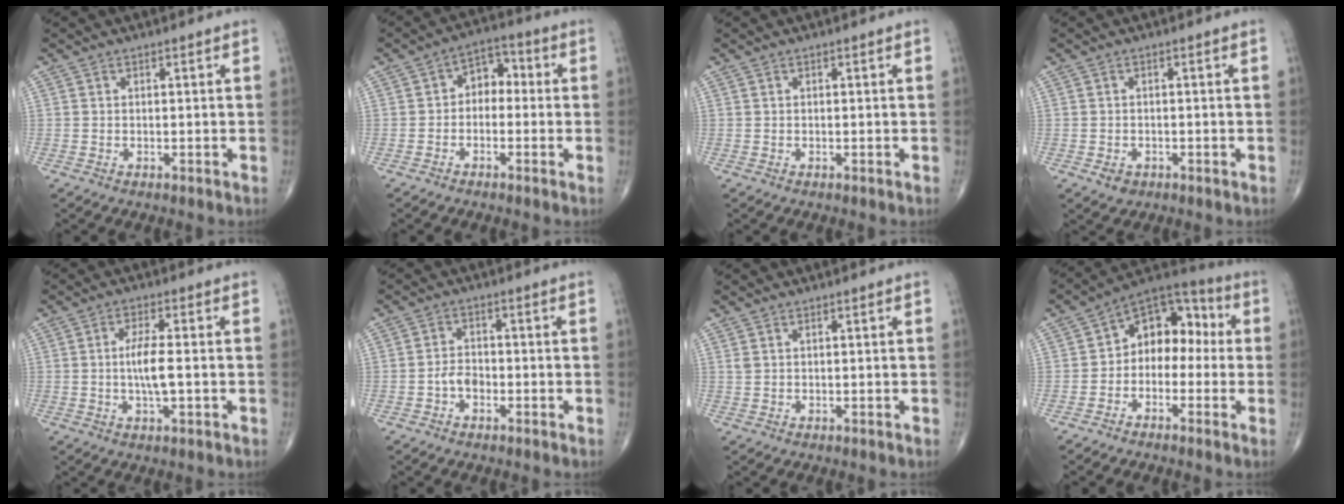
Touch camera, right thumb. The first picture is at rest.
{"total": 5.8, "force": [-0.5, 4.2, 4.0], "torque": [-0.030, 0.030, -0.025]}
{"total": 0.0}
{"total": 2.2, "force": [-0.9, 1.7, 1.0], "torque": [-0.009, 0.003, -0.009]}
{"total": 5.8, "force": [-0.3, 1.5, 5.6], "torque": [-0.113, -0.001, -0.009]}
{"total": 3.1, "force": [-1.3, 2.1, 1.9], "torque": [-0.023, 0.013, -0.029]}
{"total": 1.0, "force": [0.5, 0.6, 0.7], "torque": [-0.015, 0.007, 0.015]}
{"total": 11.3, "force": [-0.2, 7.9, 8.1], "torque": [-0.075, 0.047, -0.026]}